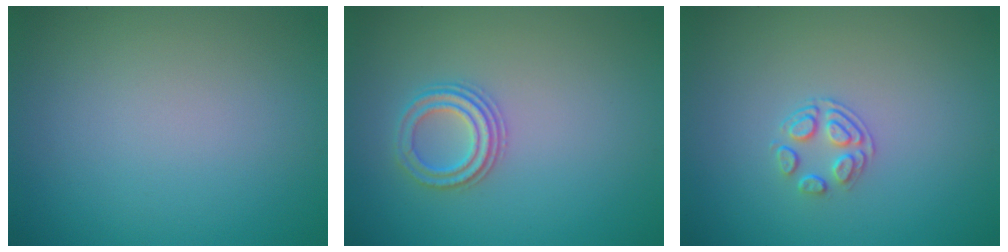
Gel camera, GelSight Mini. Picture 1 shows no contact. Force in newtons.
{"total": 2.2, "press": 2.1, "slide": 0.7}
{"total": 1.8, "press": 1.2, "slide": 1.4}